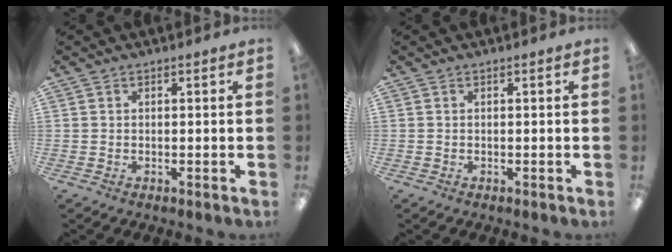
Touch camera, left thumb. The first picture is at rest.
{"total": 0.0}